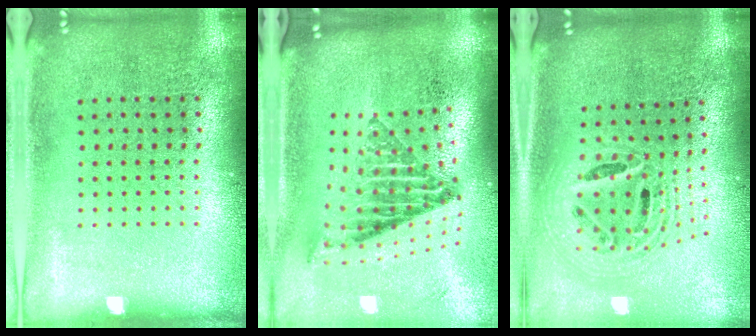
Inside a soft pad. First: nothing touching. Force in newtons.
{"total": 1.9, "press": 1.3, "slide": 1.5}
{"total": 2.3, "press": 1.8, "slide": 1.6}